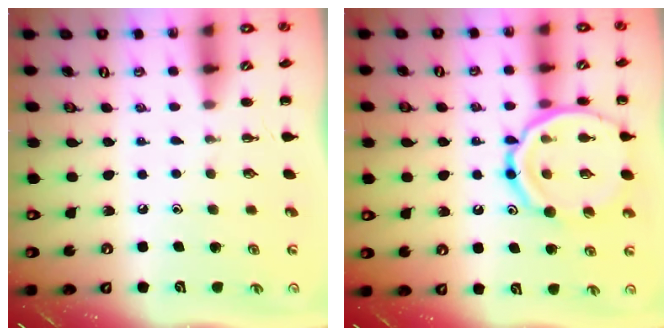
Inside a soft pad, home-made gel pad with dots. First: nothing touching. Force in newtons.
{"total": 17.8, "press": 17.7, "slide": 1.9}